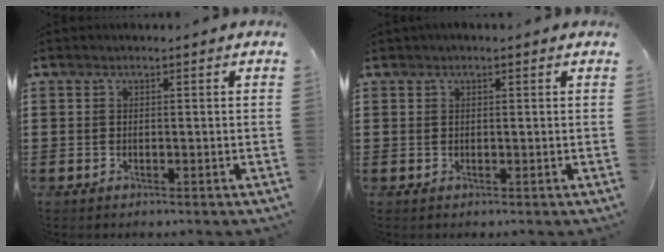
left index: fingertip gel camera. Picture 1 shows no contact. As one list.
[{"total": 0.6, "force": [0.4, 0.1, 0.4], "torque": [-0.009, 0.001, 0.008]}]